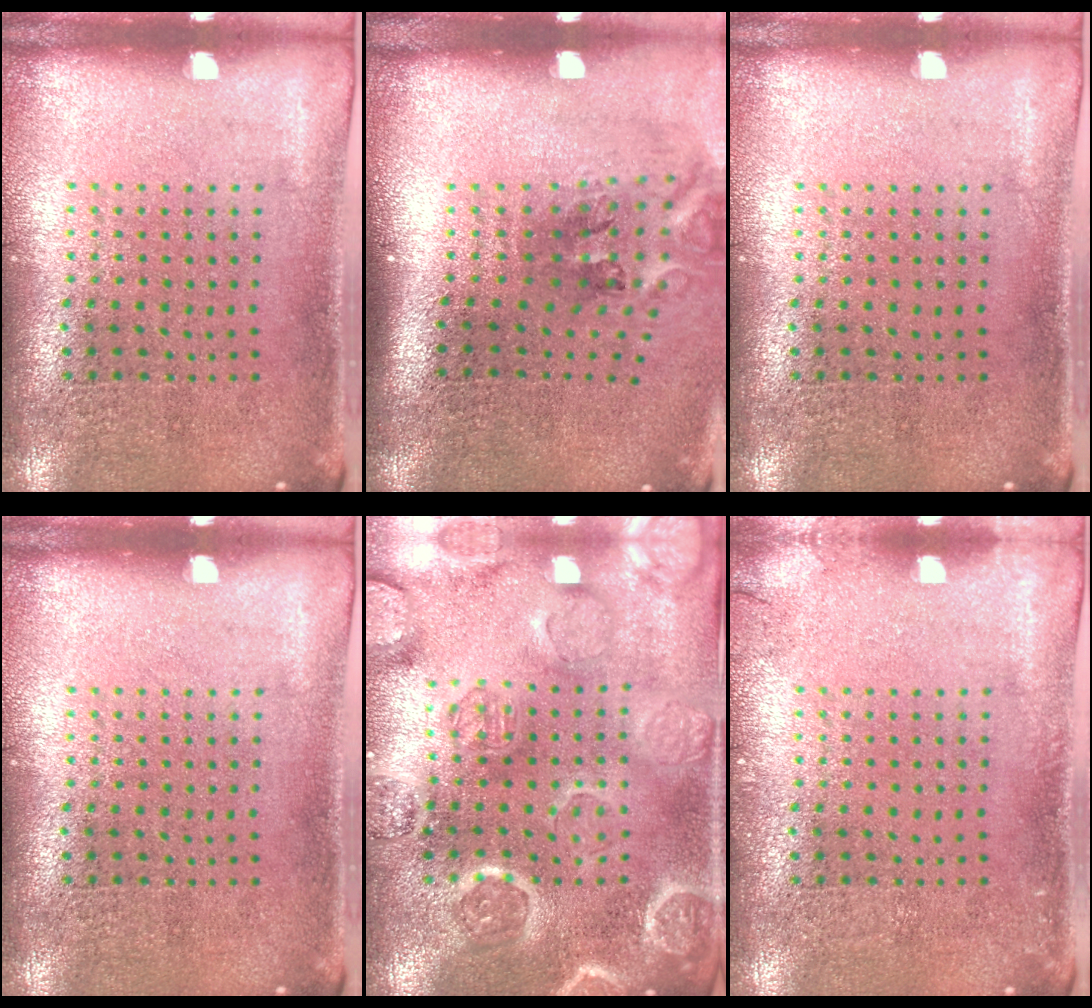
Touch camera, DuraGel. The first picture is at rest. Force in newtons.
{"total": 2.0, "press": 1.2, "slide": 1.6}
{"total": 0.0}
{"total": 0.0}
{"total": 3.5, "press": 3.4, "slide": 0.8}
{"total": 1.0, "press": 1.0, "slide": 0.1}